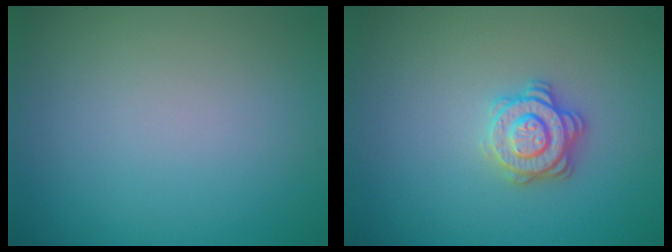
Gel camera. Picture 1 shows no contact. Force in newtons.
{"total": 2.9, "press": 2.8, "slide": 0.9}